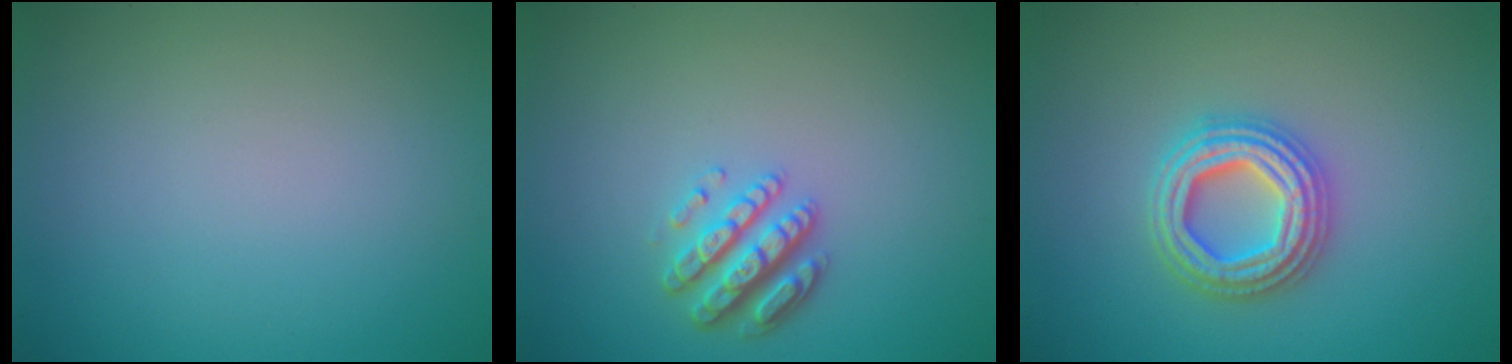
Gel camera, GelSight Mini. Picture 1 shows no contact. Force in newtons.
{"total": 3.3, "press": 3.0, "slide": 1.4}
{"total": 4.6, "press": 4.5, "slide": 0.8}